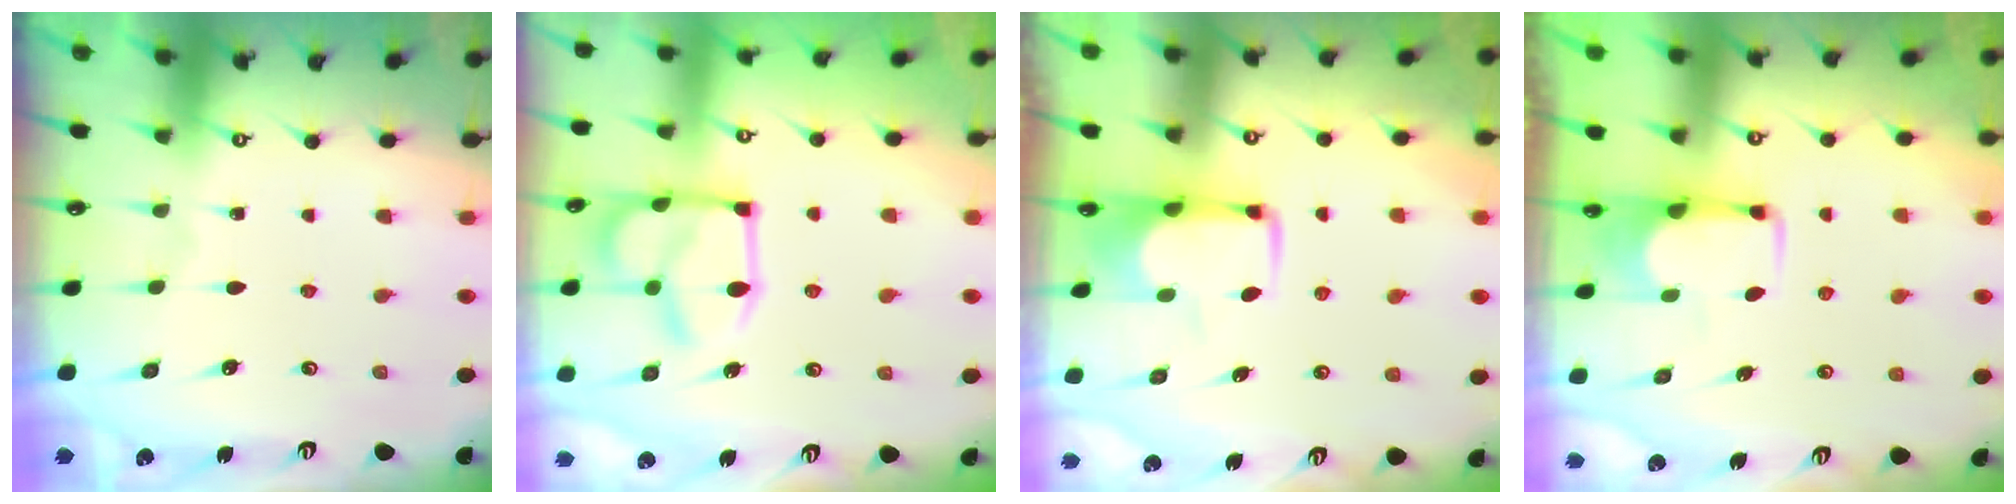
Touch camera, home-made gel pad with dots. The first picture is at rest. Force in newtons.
{"total": 11.9, "press": 11.8, "slide": 0.7}
{"total": 1.8, "press": 1.7, "slide": 0.4}
{"total": 1.8, "press": 1.6, "slide": 0.7}